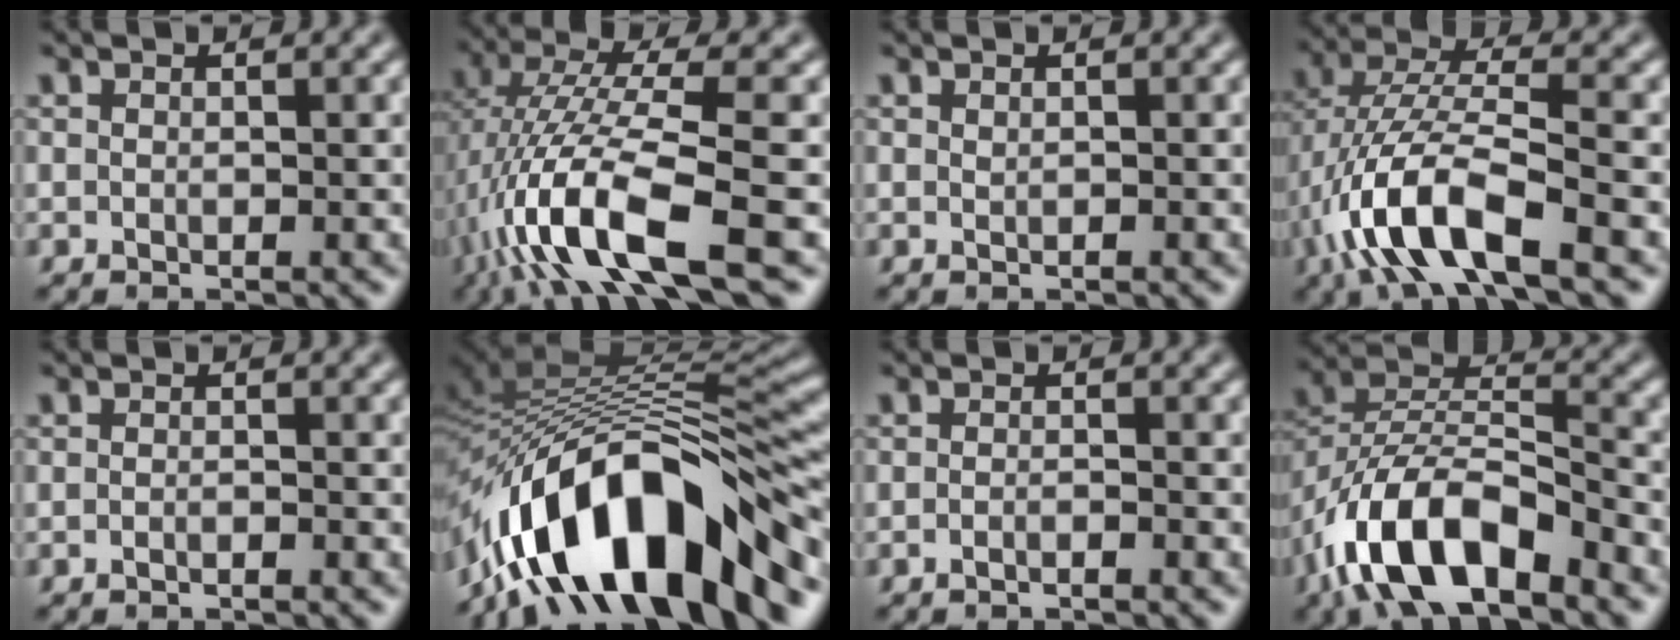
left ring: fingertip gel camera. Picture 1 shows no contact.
{"total": 11.0, "force": [-3.7, 2.9, 9.9], "torque": [-0.194, 0.007, -0.071]}
{"total": 0.0}
{"total": 9.3, "force": [-4.2, 3.3, 7.7], "torque": [-0.166, 0.004, -0.084]}
{"total": 0.7, "force": [-0.5, 0.1, 0.5], "torque": [-0.007, 0.000, -0.009]}
{"total": 14.8, "force": [-8.3, 6.2, 10.6], "torque": [-0.167, 0.019, -0.146]}
{"total": 1.0, "force": [-0.7, 0.2, 0.7], "torque": [-0.011, 0.001, -0.013]}
{"total": 11.0, "force": [-6.6, 4.6, 7.6], "torque": [-0.143, 0.007, -0.131]}